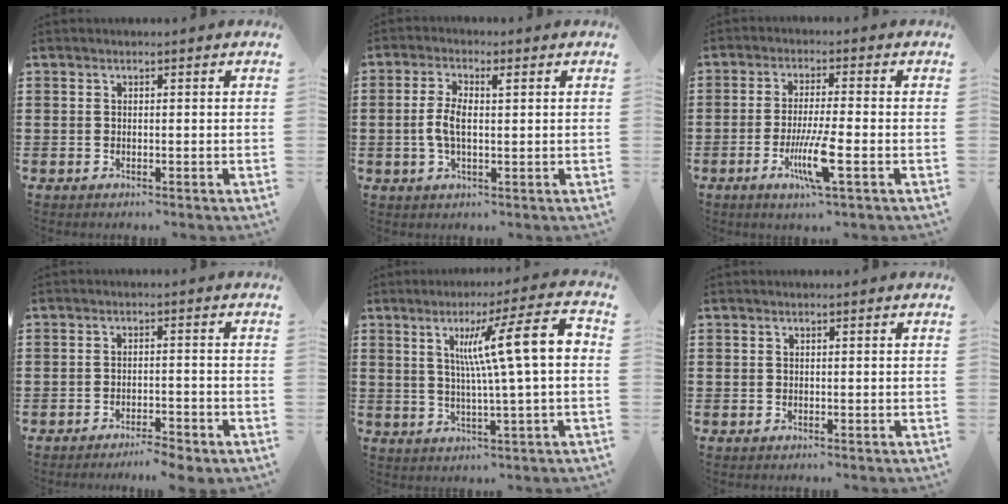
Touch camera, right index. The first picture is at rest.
{"total": 4.4, "force": [0.2, 1.5, 4.1], "torque": [-0.092, 0.001, -0.004]}
{"total": 7.8, "force": [-2.8, 0.9, 7.2], "torque": [-0.143, -0.018, -0.053]}
{"total": 3.0, "force": [-2.8, -0.1, 0.9], "torque": [-0.017, 0.000, -0.058]}
{"total": 12.5, "force": [2.5, 0.6, 12.3], "torque": [-0.213, 0.000, 0.033]}
{"total": 0.0}